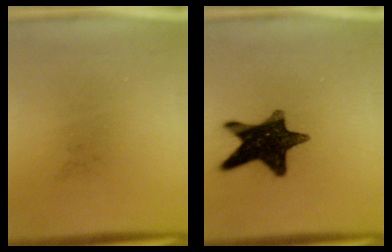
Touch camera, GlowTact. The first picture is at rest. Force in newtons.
{"total": 14.4}